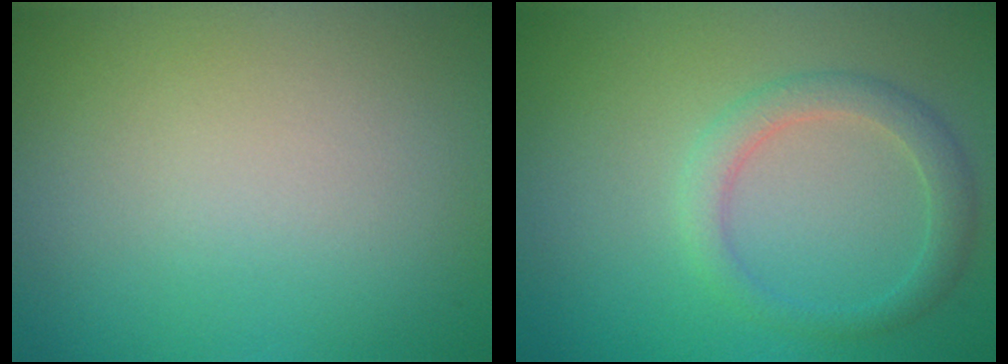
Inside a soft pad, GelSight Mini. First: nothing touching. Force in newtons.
{"total": 2.4, "press": 2.4, "slide": 0.2}